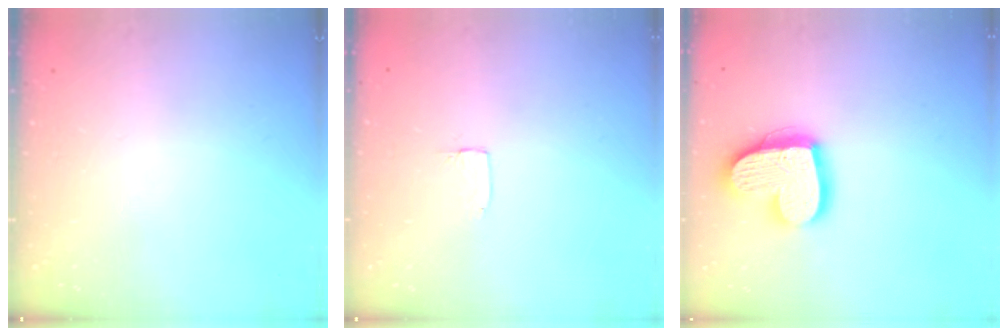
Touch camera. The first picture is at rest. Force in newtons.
{"total": 1.2, "press": 1.2, "slide": 0.0}
{"total": 17.9, "press": 17.9, "slide": 1.4}